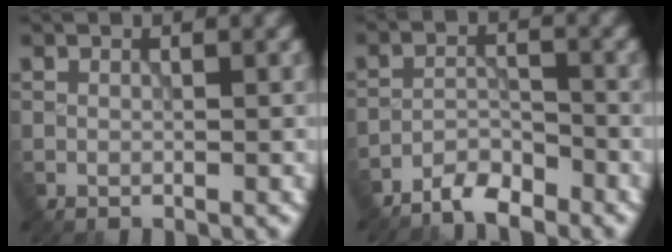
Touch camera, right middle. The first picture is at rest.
{"total": 3.1, "force": [-2.9, 0.6, 0.9], "torque": [-0.014, 0.001, -0.062]}